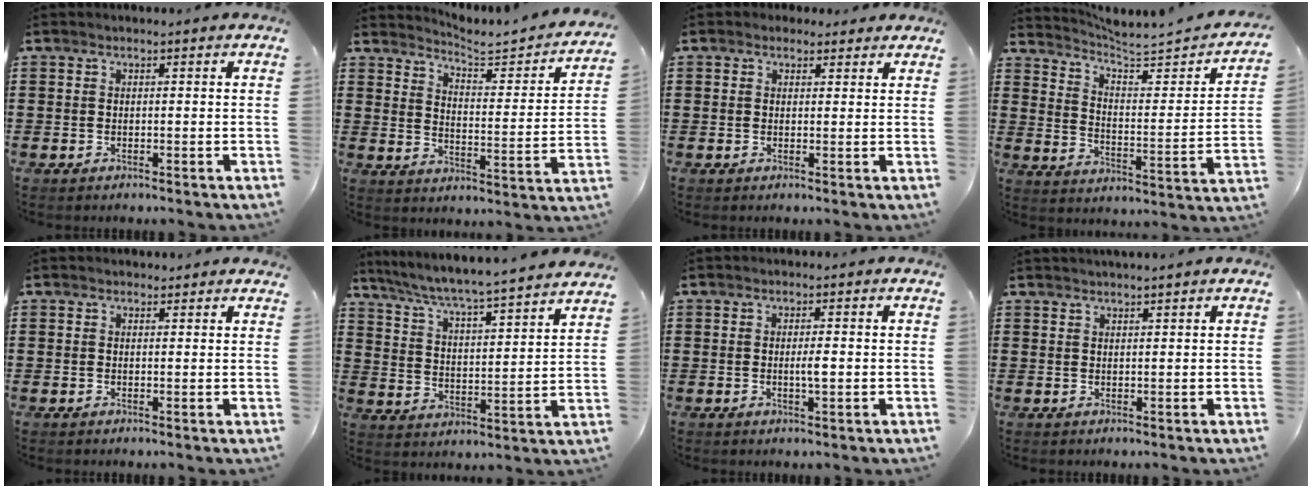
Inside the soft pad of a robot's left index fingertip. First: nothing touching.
{"total": 3.8, "force": [3.6, 0.1, 1.1], "torque": [-0.038, -0.035, 0.051]}
{"total": 1.7, "force": [1.3, 1.1, 0.3], "torque": [-0.010, 0.008, 0.025]}
{"total": 4.2, "force": [3.8, 0.2, 1.8], "torque": [-0.058, -0.035, 0.056]}
{"total": 1.1, "force": [0.9, 0.5, 0.1], "torque": [-0.004, 0.004, 0.018]}
{"total": 4.8, "force": [4.4, -0.8, 1.8], "torque": [-0.058, -0.041, 0.065]}
{"total": 2.1, "force": [-0.2, 0.3, 2.0], "torque": [-0.039, -0.002, -0.004]}
{"total": 1.1, "force": [1.1, -0.2, 0.2], "torque": [-0.004, -0.002, 0.022]}